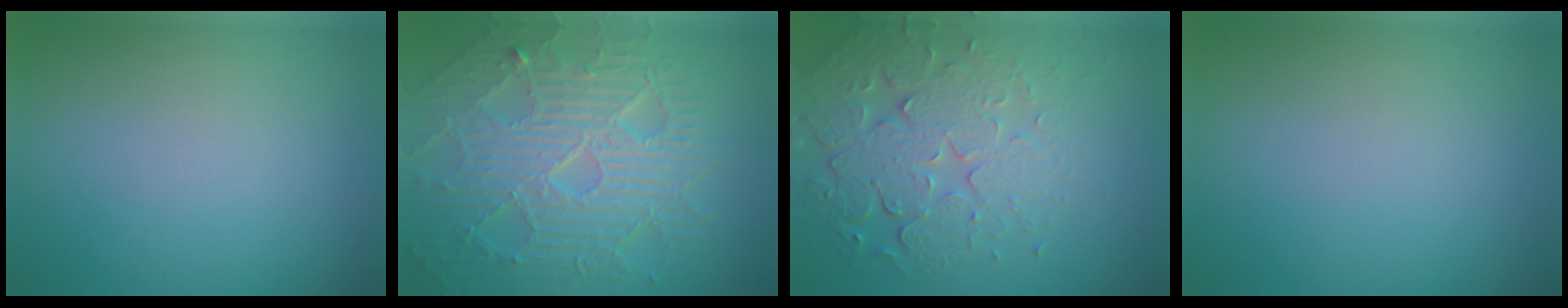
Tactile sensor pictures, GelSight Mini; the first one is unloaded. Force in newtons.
{"total": 10.2, "press": 6.6, "slide": 7.7}
{"total": 6.7, "press": 5.1, "slide": 4.4}
{"total": 0.0}